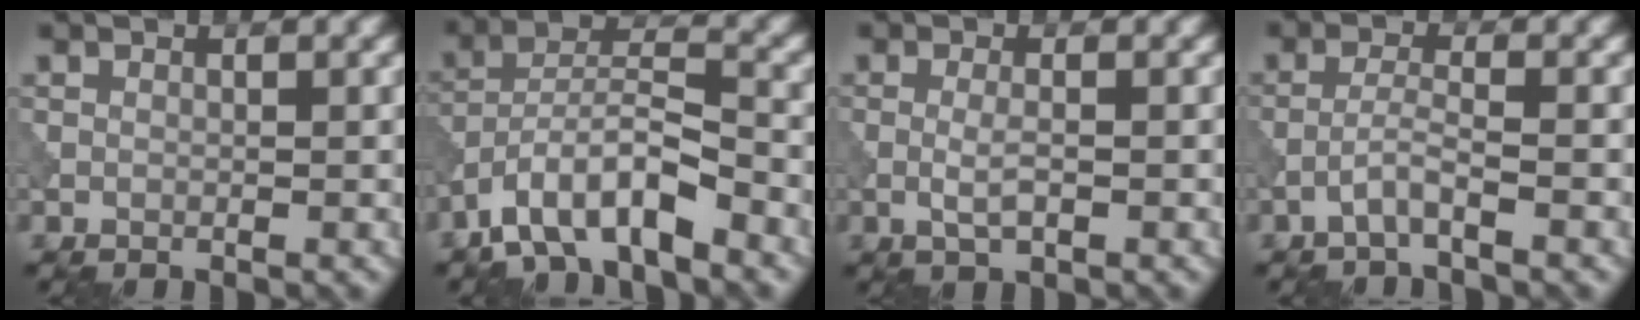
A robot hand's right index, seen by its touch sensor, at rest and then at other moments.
{"total": 7.6, "force": [-5.4, 2.3, 4.9], "torque": [-0.085, 0.009, -0.106]}
{"total": 1.8, "force": [-0.4, 0.5, 1.7], "torque": [-0.038, -0.002, -0.011]}
{"total": 2.1, "force": [-1.3, 0.1, 1.7], "torque": [-0.035, 0.011, -0.034]}